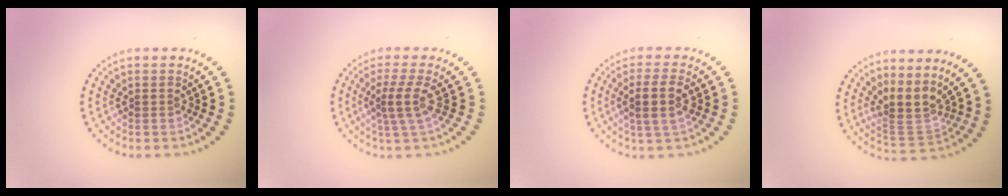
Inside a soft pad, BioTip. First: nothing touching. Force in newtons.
{"total": 2.5, "press": 1.8, "slide": 1.8}
{"total": 3.2, "press": 3.0, "slide": 1.3}
{"total": 3.4, "press": 2.6, "slide": 2.2}